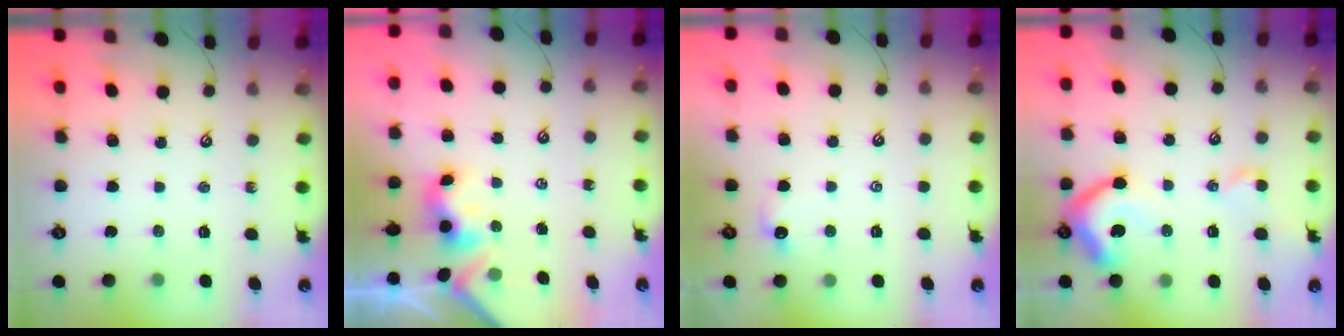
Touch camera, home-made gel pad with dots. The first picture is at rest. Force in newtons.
{"total": 3.0, "press": 3.0, "slide": 0.4}
{"total": 0.9, "press": 0.8, "slide": 0.4}
{"total": 9.9, "press": 9.7, "slide": 1.6}